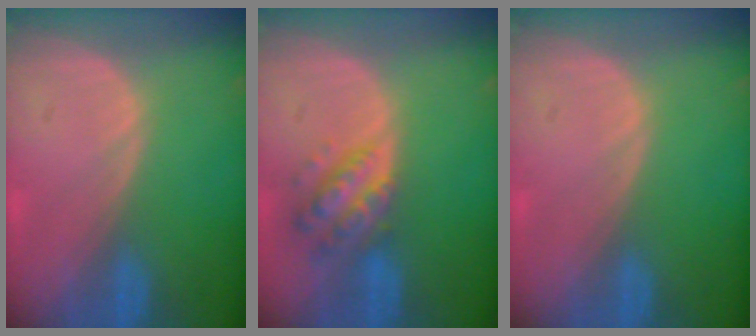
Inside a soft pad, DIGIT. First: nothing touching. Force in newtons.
{"total": 6.4, "press": 5.8, "slide": 2.8}
{"total": 0.0}